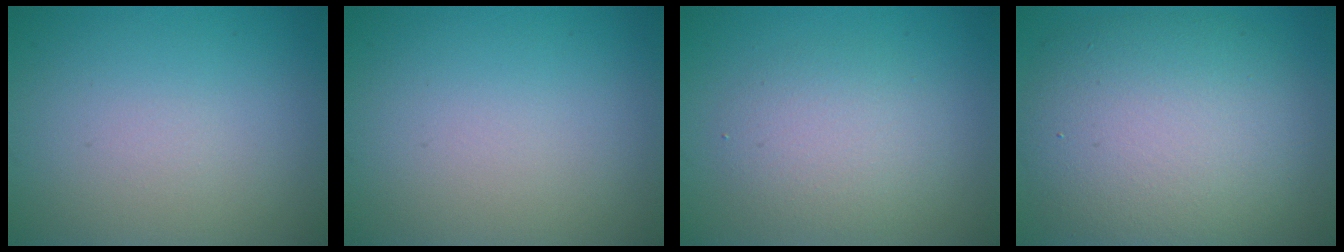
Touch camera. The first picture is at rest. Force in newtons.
{"total": 0.0}
{"total": 3.3, "press": 3.3, "slide": 0.4}
{"total": 10.2, "press": 10.2, "slide": 1.0}